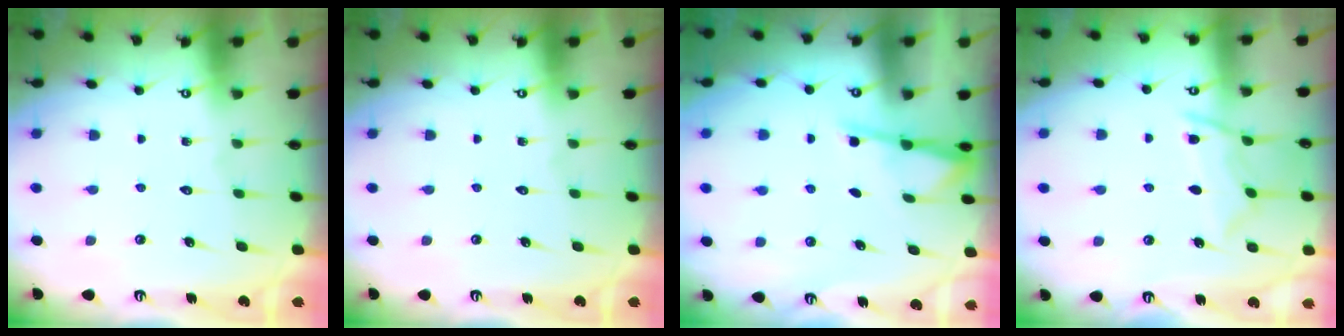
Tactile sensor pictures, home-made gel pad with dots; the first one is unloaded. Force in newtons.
{"total": 0.0}
{"total": 2.8, "press": 2.7, "slide": 0.5}
{"total": 9.0, "press": 9.0, "slide": 0.9}